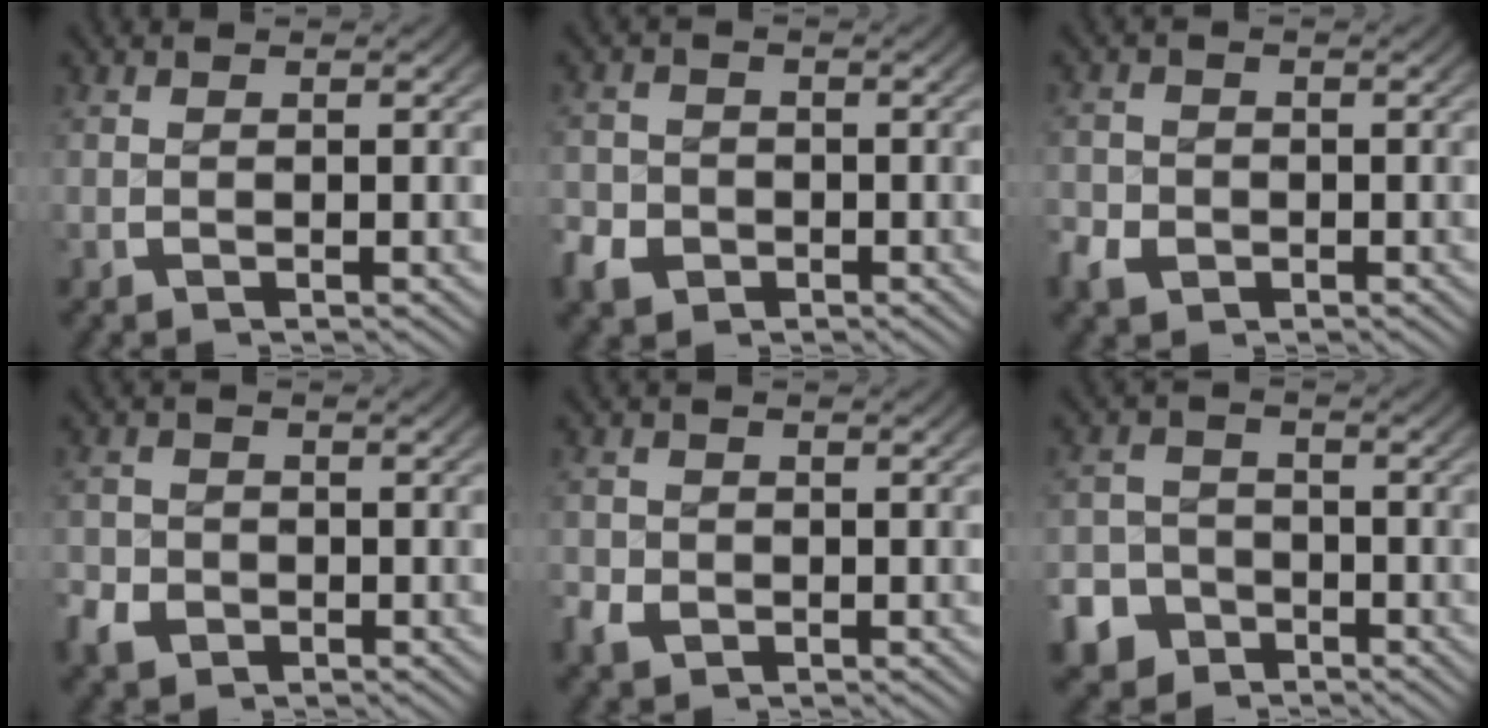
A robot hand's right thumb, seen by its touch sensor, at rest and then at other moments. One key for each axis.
{"total": 3.9, "fx": -2.3, "fy": 3.1, "fz": 0.7, "tx": -0.012, "ty": -0.017, "tz": -0.039}
{"total": 2.9, "fx": -1.7, "fy": 2.4, "fz": 0.4, "tx": -0.007, "ty": -0.010, "tz": -0.032}
{"total": 3.4, "fx": -2.0, "fy": 2.7, "fz": 0.5, "tx": -0.008, "ty": -0.012, "tz": -0.037}
{"total": 2.3, "fx": -1.4, "fy": 1.8, "fz": 0.2, "tx": -0.005, "ty": -0.009, "tz": -0.027}
{"total": 7.6, "fx": -4.9, "fy": 5.6, "fz": 1.4, "tx": -0.018, "ty": -0.034, "tz": -0.087}